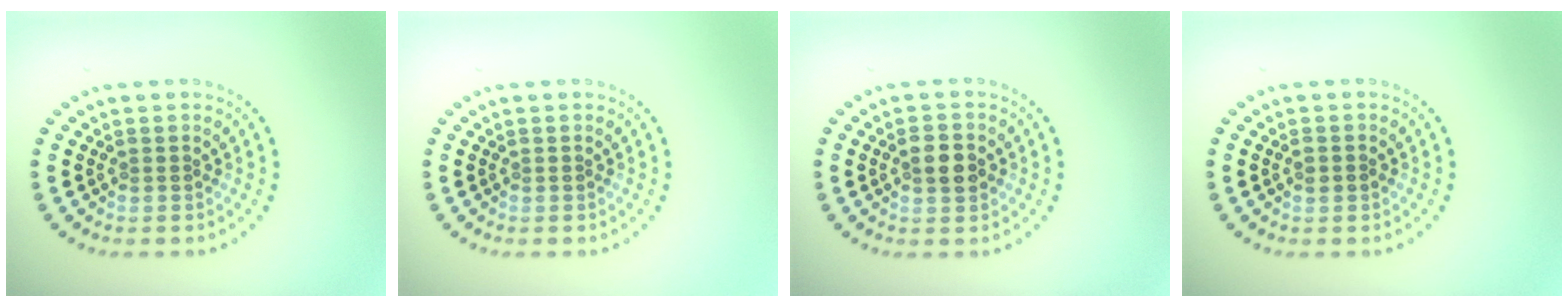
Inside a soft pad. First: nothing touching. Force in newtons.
{"total": 0.0}
{"total": 2.9, "press": 2.9, "slide": 0.1}
{"total": 1.0, "press": 1.0, "slide": 0.1}